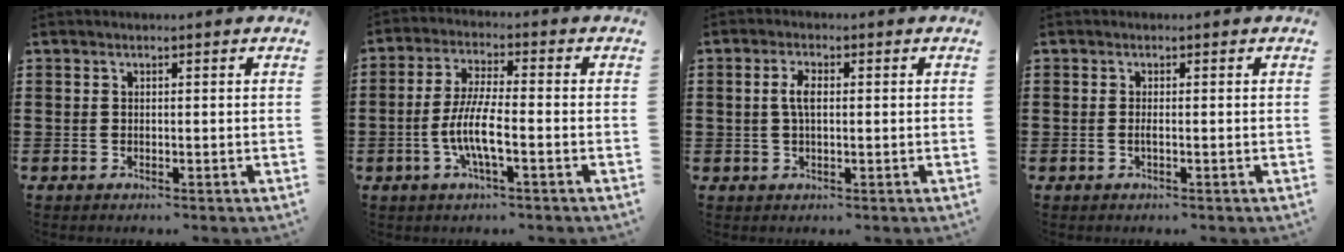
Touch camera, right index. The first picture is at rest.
{"total": 7.2, "force": [-2.2, 1.4, 6.7], "torque": [-0.147, -0.012, -0.049]}
{"total": 3.3, "force": [0.3, 1.2, 3.0], "torque": [-0.060, 0.006, 0.003]}
{"total": 0.9, "force": [-0.3, 0.0, 0.9], "torque": [-0.016, -0.003, -0.006]}